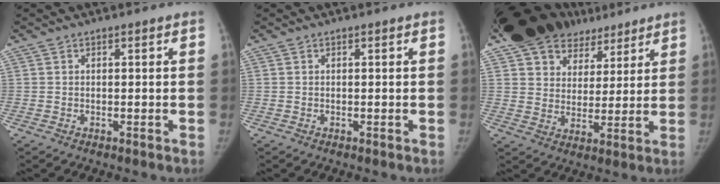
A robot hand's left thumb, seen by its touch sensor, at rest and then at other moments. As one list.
[{"total": 0.0}, {"total": 18.9, "force": [13.9, 11.2, 6.2], "torque": [-0.101, -0.028, 0.229]}]